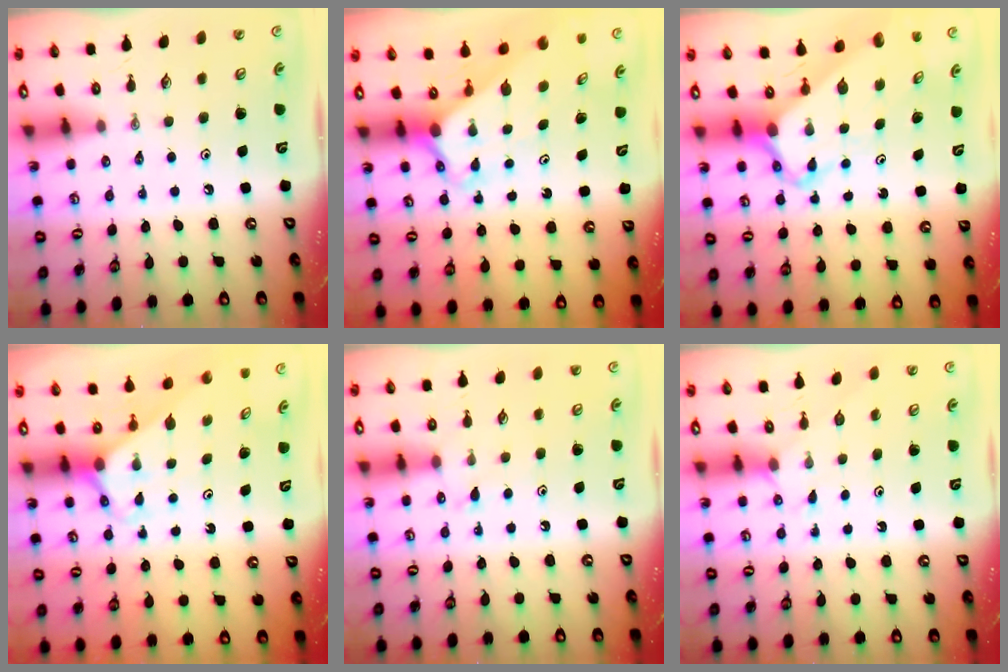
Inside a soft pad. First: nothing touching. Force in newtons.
{"total": 3.7, "press": 3.7, "slide": 0.3}
{"total": 4.8, "press": 4.8, "slide": 0.4}
{"total": 2.6, "press": 2.6, "slide": 0.2}
{"total": 5.5, "press": 5.5, "slide": 0.7}
{"total": 3.0, "press": 2.9, "slide": 0.4}